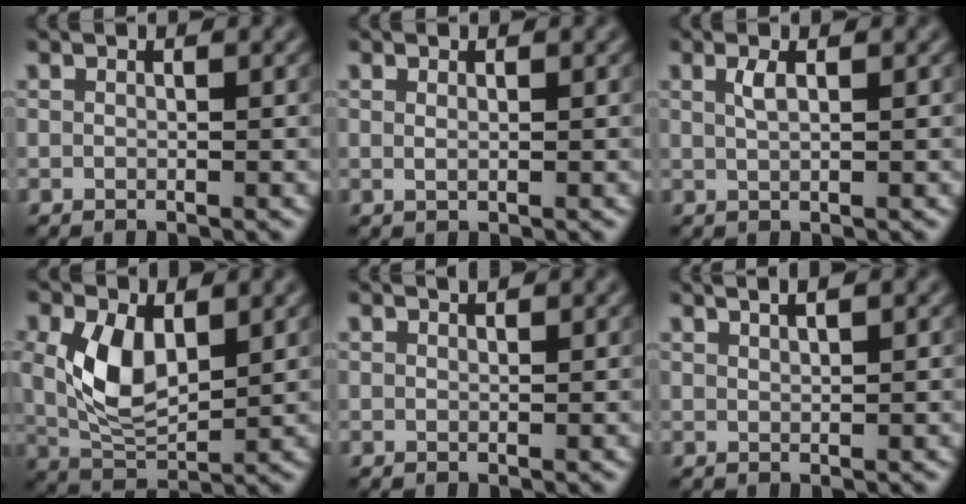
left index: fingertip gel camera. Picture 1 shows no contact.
{"total": 0.5, "force": [0.2, 0.2, 0.5], "torque": [-0.009, 0.000, 0.002]}
{"total": 1.4, "force": [0.5, 0.4, 1.3], "torque": [-0.025, 0.002, 0.009]}
{"total": 6.6, "force": [1.4, 3.7, 5.3], "torque": [-0.118, -0.001, 0.032]}
{"total": 0.6, "force": [0.6, 0.0, 0.2], "torque": [-0.003, 0.000, 0.008]}
{"total": 2.7, "force": [1.8, 1.0, 1.8], "torque": [-0.002, 0.009, 0.000]}